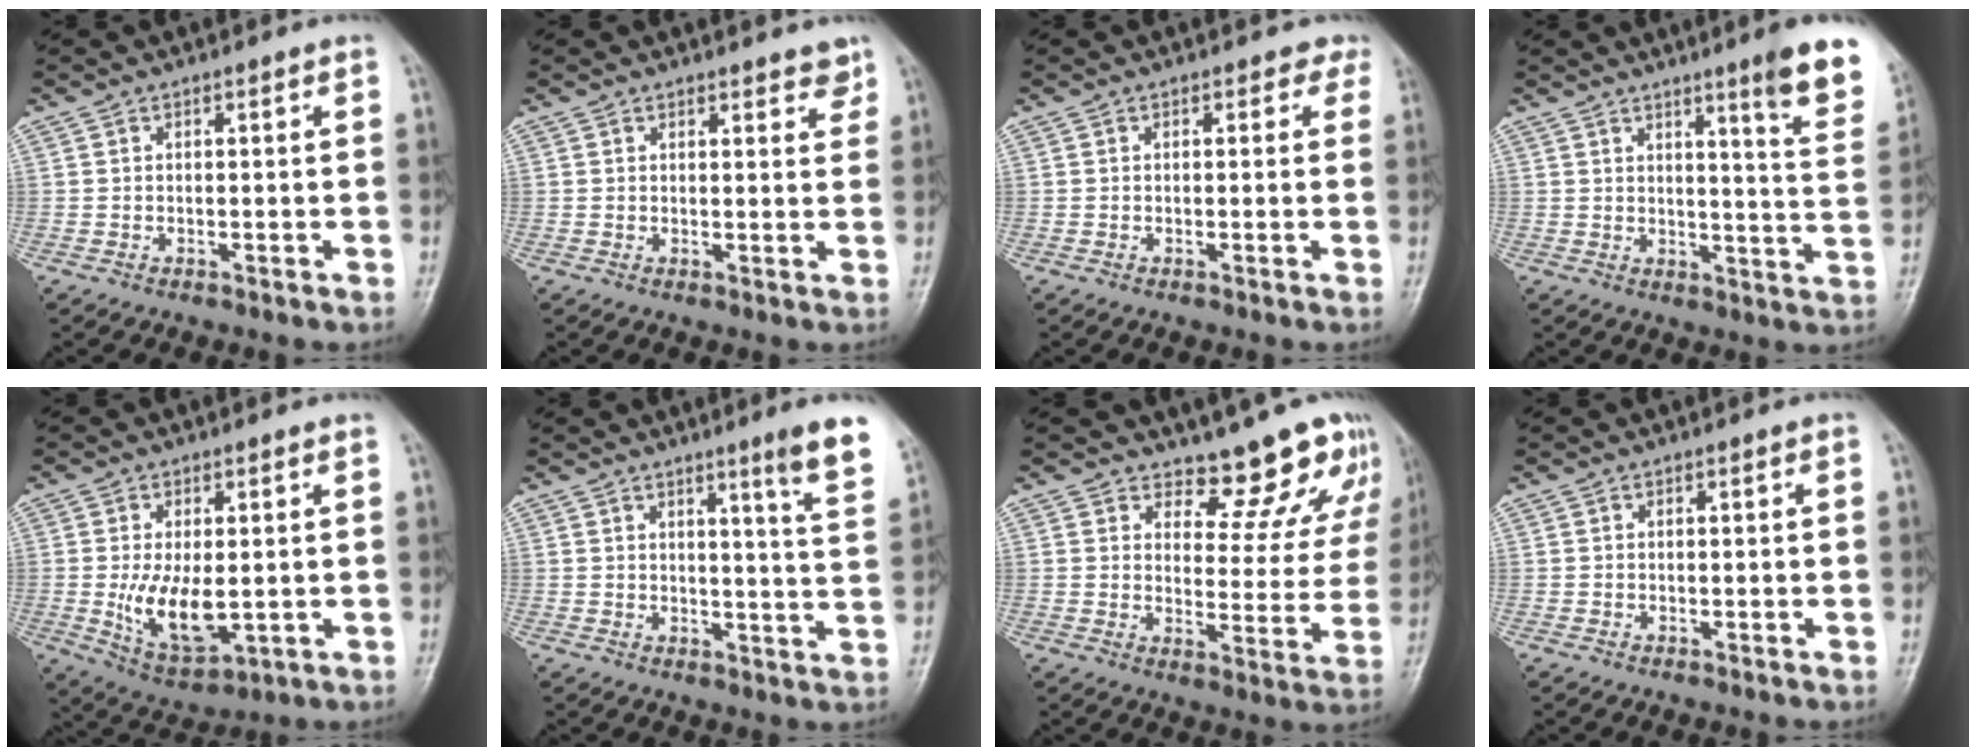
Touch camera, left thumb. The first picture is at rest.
{"total": 3.3, "force": [2.6, 1.2, 1.5], "torque": [0.004, -0.014, 0.031]}
{"total": 1.6, "force": [1.0, 1.2, 0.3], "torque": [0.017, -0.005, -0.003]}
{"total": 11.6, "force": [7.3, 0.8, 9.0], "torque": [-0.099, -0.045, 0.089]}
{"total": 9.7, "force": [-0.6, 4.8, 8.4], "torque": [-0.137, -0.023, 0.006]}
{"total": 8.6, "force": [5.4, -0.2, 6.7], "torque": [-0.081, -0.037, 0.065]}
{"total": 12.4, "force": [11.2, 4.4, 3.0], "torque": [0.007, -0.098, 0.128]}
{"total": 0.0}